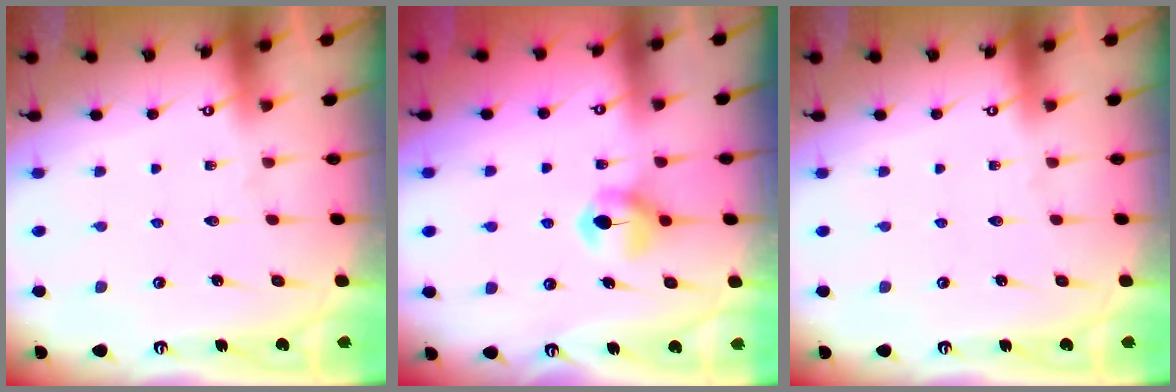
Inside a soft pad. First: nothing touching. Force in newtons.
{"total": 6.8, "press": 6.8, "slide": 0.7}
{"total": 0.0}